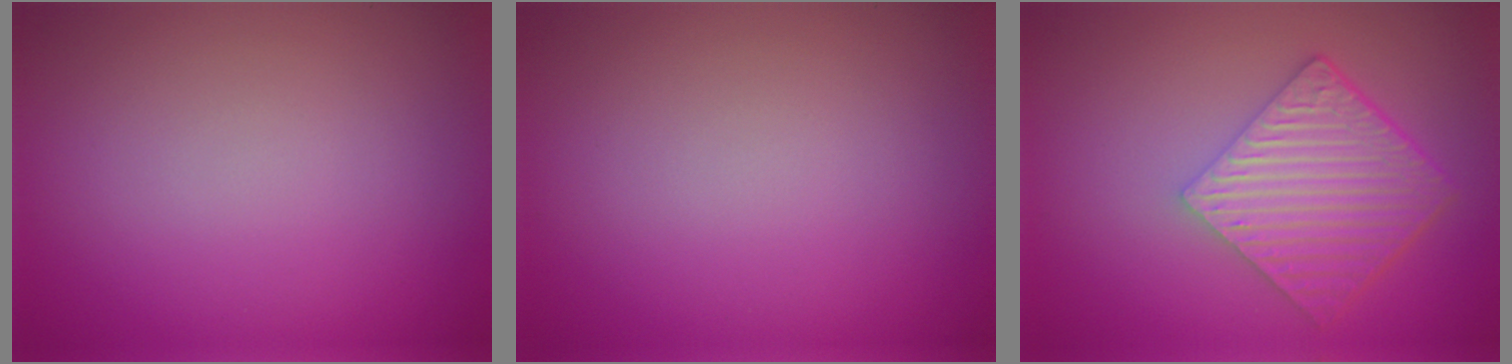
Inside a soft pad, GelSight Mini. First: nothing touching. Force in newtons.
{"total": 0.0}
{"total": 6.4, "press": 4.4, "slide": 4.6}